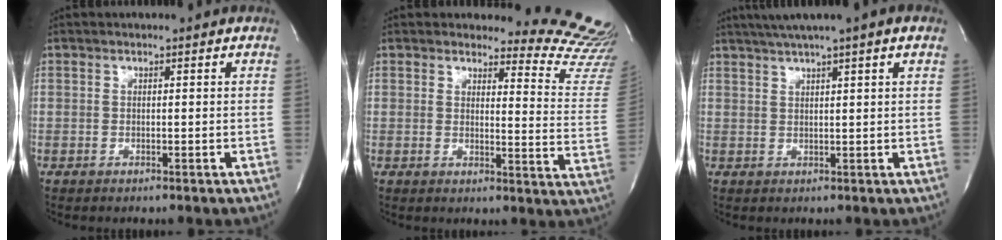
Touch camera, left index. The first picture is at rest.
{"total": 14.3, "force": [14.3, 0.5, 0.7], "torque": [0.020, -0.159, 0.125]}
{"total": 7.4, "force": [5.2, -0.6, 5.2], "torque": [-0.088, 0.033, 0.078]}